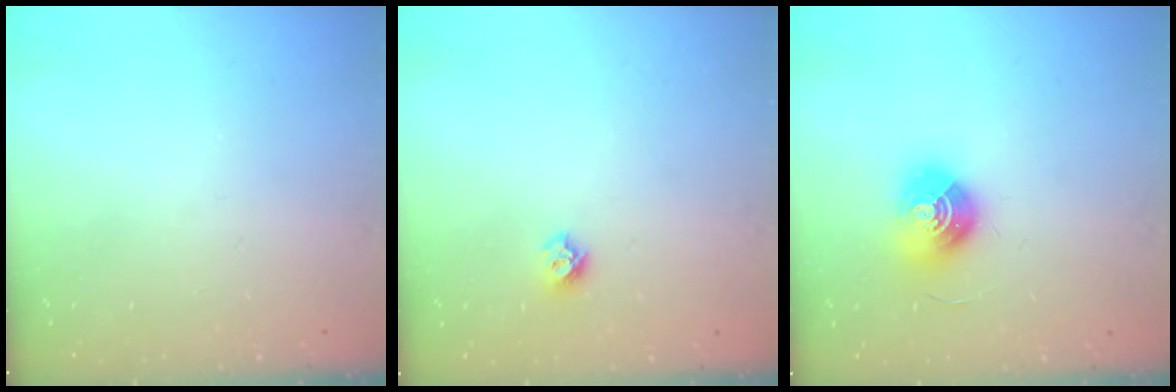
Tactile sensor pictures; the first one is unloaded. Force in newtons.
{"total": 5.7, "press": 5.7, "slide": 0.5}
{"total": 10.0, "press": 10.0, "slide": 0.4}